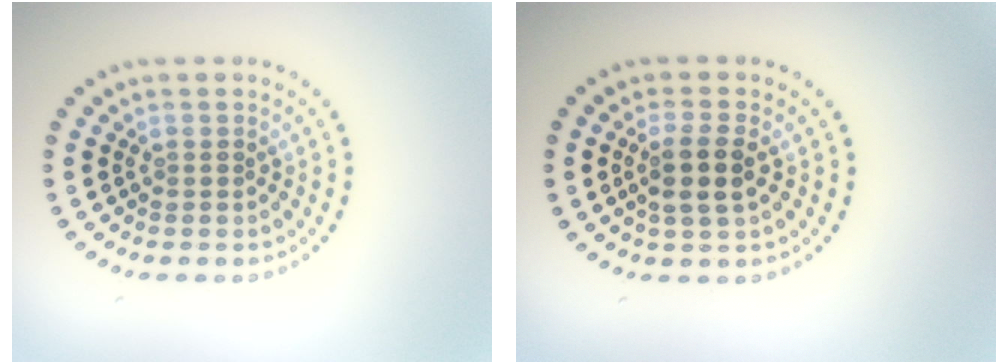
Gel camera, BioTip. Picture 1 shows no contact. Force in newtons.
{"total": 2.9, "press": 2.6, "slide": 1.3}